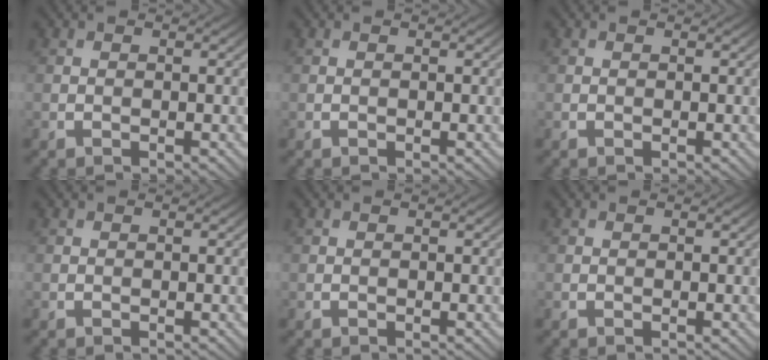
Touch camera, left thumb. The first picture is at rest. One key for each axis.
{"total": 0.0}
{"total": 0.0}
{"total": 0.0}
{"total": 0.0}
{"total": 0.0}